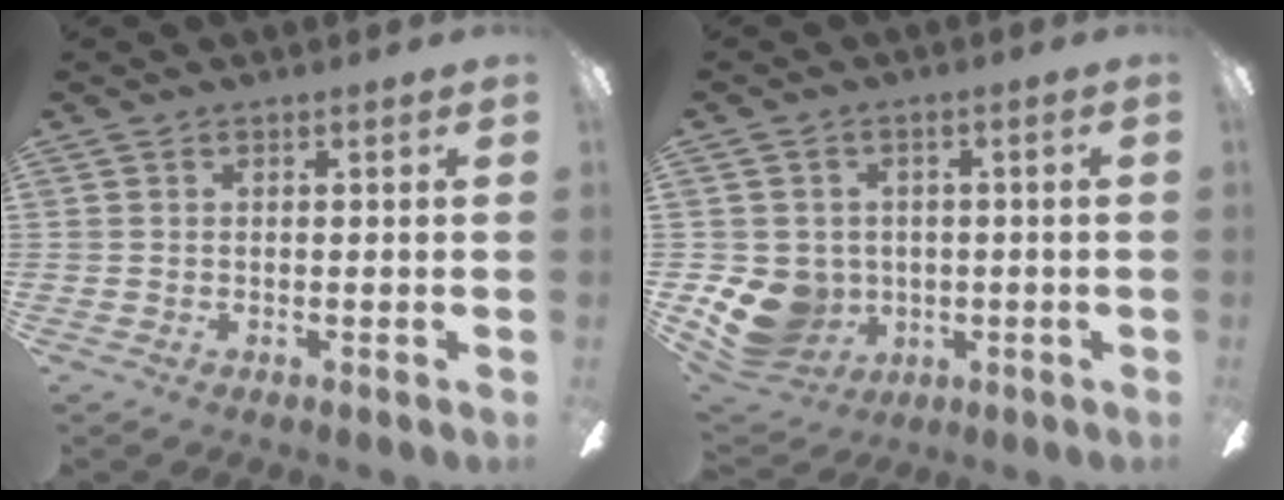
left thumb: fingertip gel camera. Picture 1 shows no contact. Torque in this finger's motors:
{"motor_torque": [-0.08, 0.37, 0.06, -0.01, 0.07]}